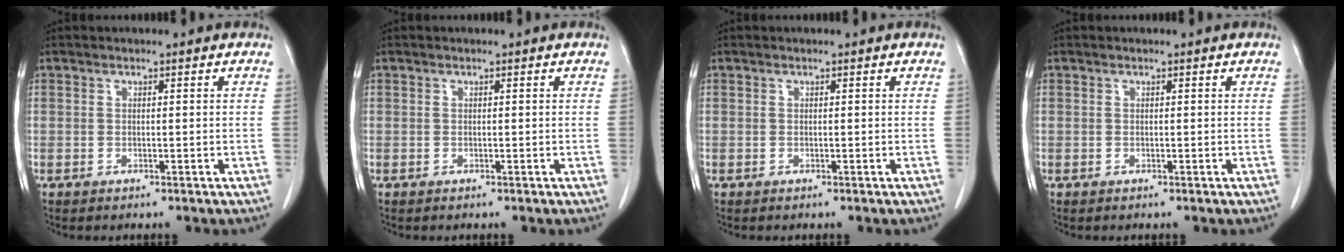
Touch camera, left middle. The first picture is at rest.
{"total": 0.0}
{"total": 0.0}
{"total": 0.0}